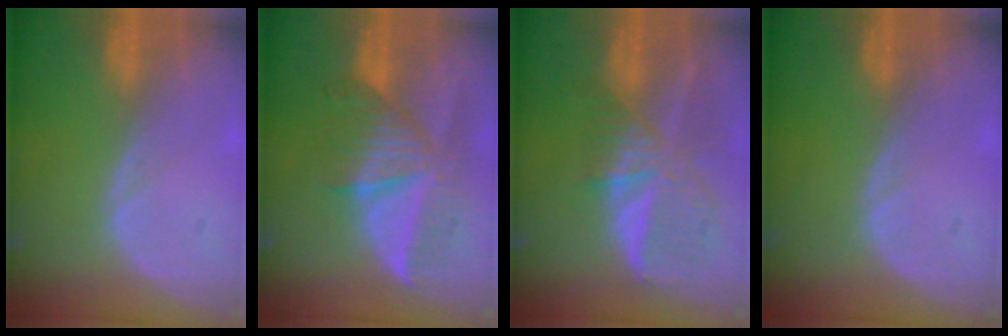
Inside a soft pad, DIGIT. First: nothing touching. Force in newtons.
{"total": 8.4, "press": 7.9, "slide": 3.0}
{"total": 9.3, "press": 8.1, "slide": 4.7}
{"total": 0.0}